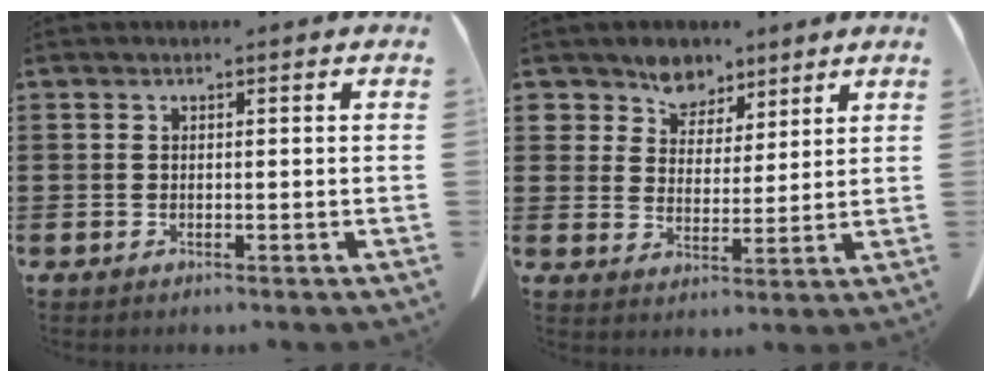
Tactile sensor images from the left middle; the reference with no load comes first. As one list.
[{"total": 6.1, "force": [5.0, 3.4, 0.3], "torque": [-0.042, -0.020, 0.093]}]